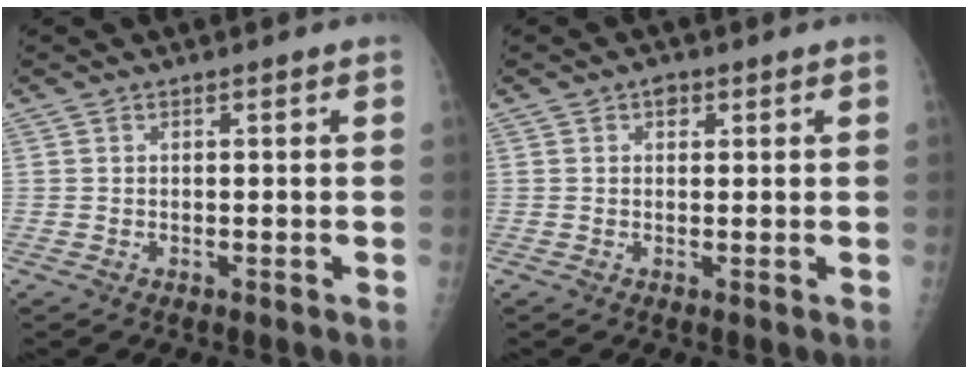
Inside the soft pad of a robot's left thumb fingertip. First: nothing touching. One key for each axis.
{"total": 1.8, "fx": 0.8, "fy": 1.4, "fz": 0.9, "tx": -0.001, "ty": 0.000, "tz": 0.007}